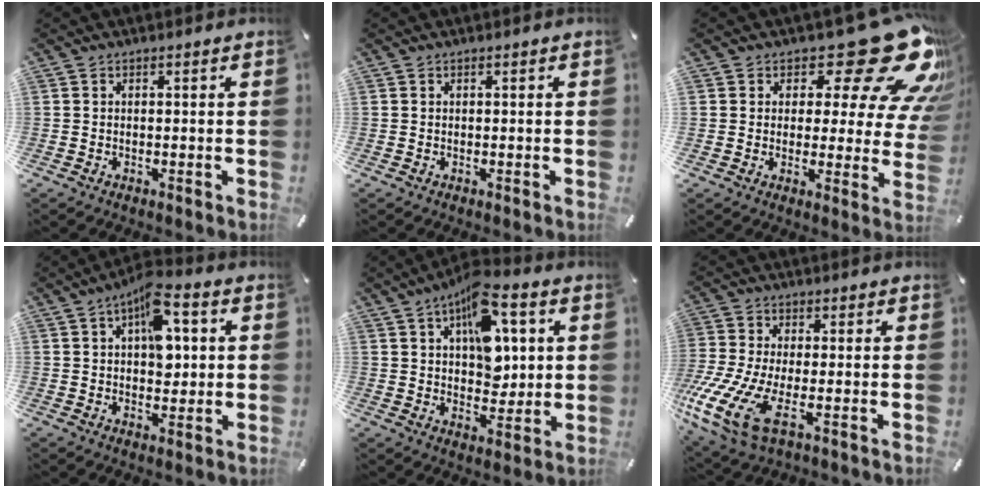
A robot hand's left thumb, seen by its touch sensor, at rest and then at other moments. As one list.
[{"total": 0.0}, {"total": 21.0, "force": [12.0, 8.7, 14.9], "torque": [-0.189, -0.080, 0.190]}, {"total": 10.3, "force": [3.1, 5.9, 7.8], "torque": [-0.097, -0.012, 0.049]}, {"total": 14.0, "force": [5.7, 8.2, 9.8], "torque": [-0.135, -0.020, 0.097]}, {"total": 13.7, "force": [-4.1, 6.2, 11.5], "torque": [-0.257, -0.008, -0.067]}]